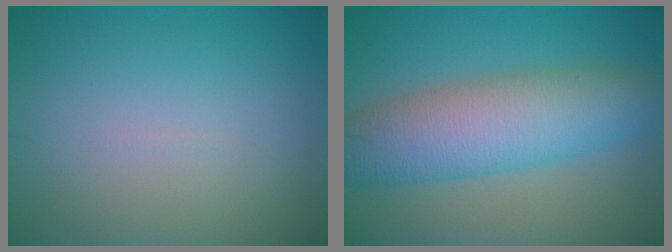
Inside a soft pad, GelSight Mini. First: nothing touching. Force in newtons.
{"total": 8.3, "press": 8.3, "slide": 0.1}